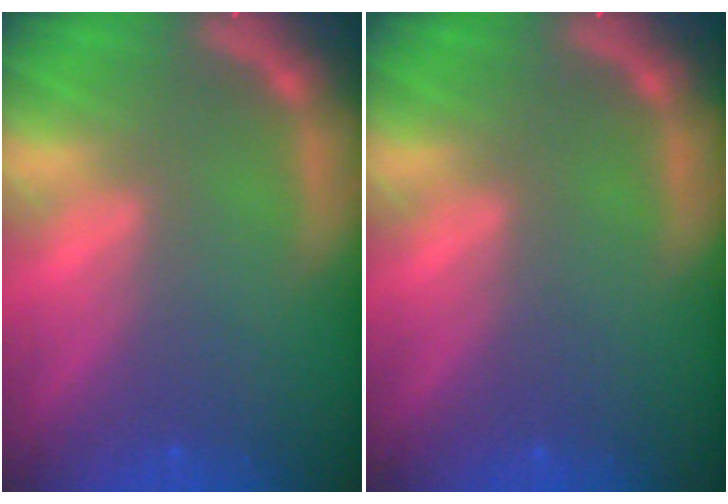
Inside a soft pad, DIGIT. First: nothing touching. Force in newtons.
{"total": 0.0}